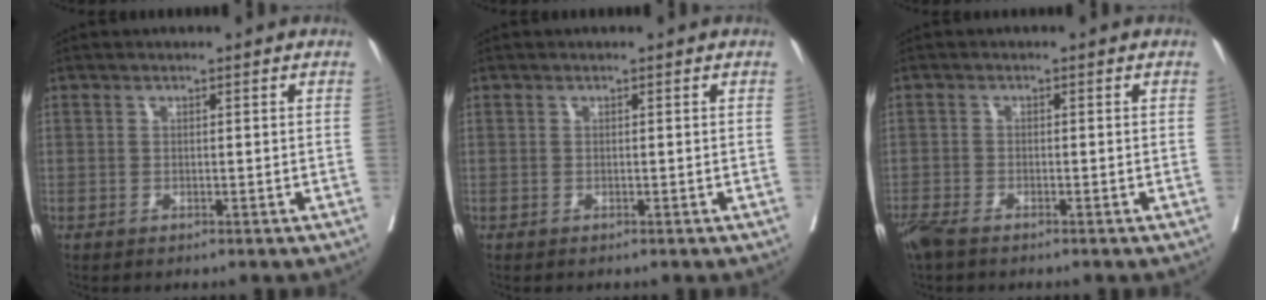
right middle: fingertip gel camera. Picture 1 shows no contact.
{"total": 0.0}
{"total": 3.6, "force": [-2.9, 0.9, 2.0], "torque": [-0.045, -0.012, -0.056]}